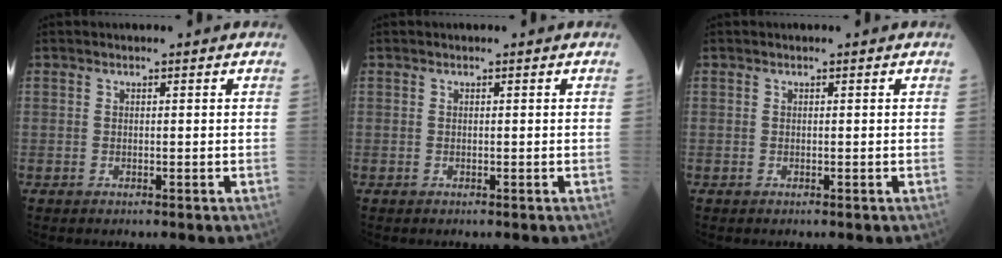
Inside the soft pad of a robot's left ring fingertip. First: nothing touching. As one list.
[{"total": 0.0}, {"total": 0.0}]